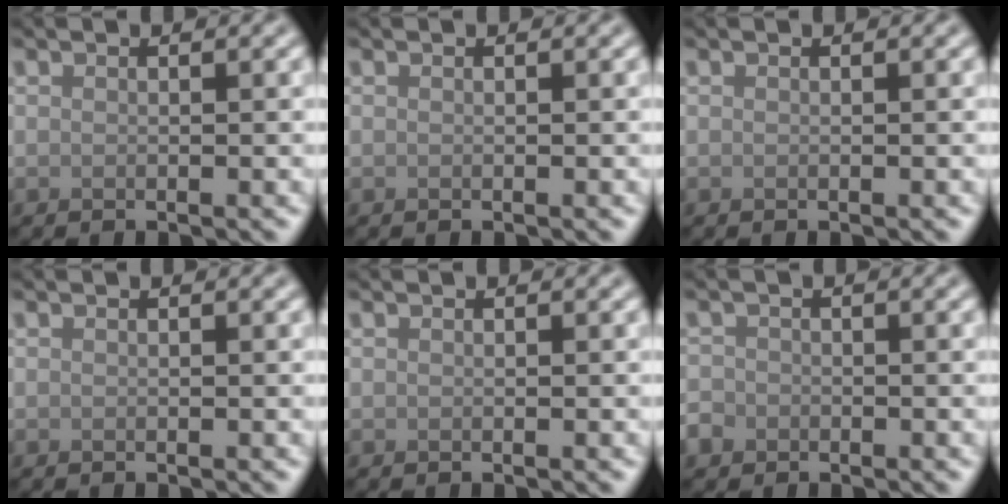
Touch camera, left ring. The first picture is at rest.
{"total": 0.0}
{"total": 0.0}
{"total": 0.0}
{"total": 0.0}
{"total": 1.5, "force": [-0.7, 1.3, 0.2], "torque": [0.002, 0.002, -0.018]}